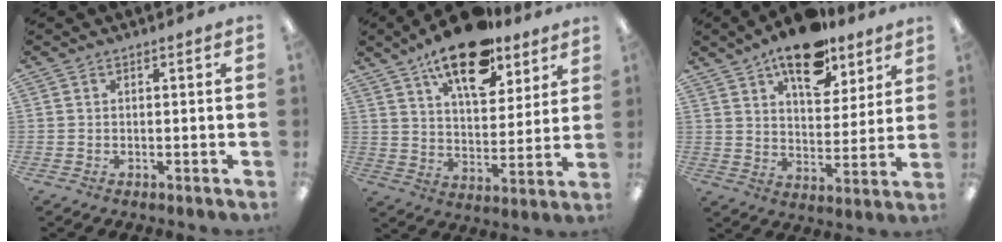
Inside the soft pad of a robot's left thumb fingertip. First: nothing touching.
{"total": 19.0, "force": [13.2, 8.3, 10.9], "torque": [-0.167, -0.070, 0.221]}
{"total": 16.5, "force": [11.5, 7.8, 8.9], "torque": [-0.125, -0.060, 0.196]}